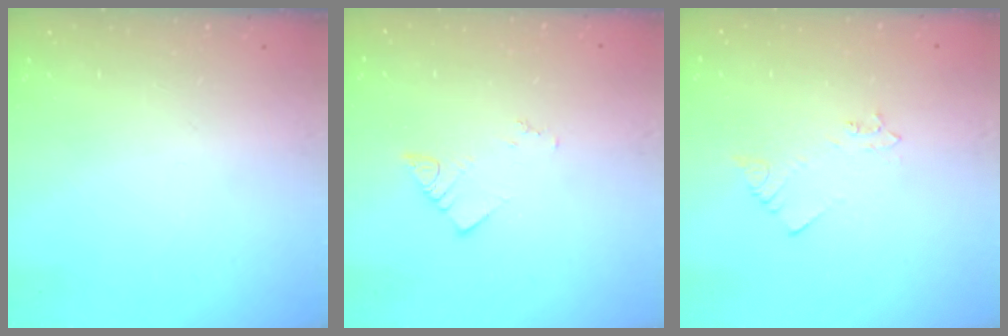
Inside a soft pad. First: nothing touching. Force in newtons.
{"total": 3.6, "press": 3.6, "slide": 0.1}
{"total": 2.5, "press": 2.5, "slide": 0.3}